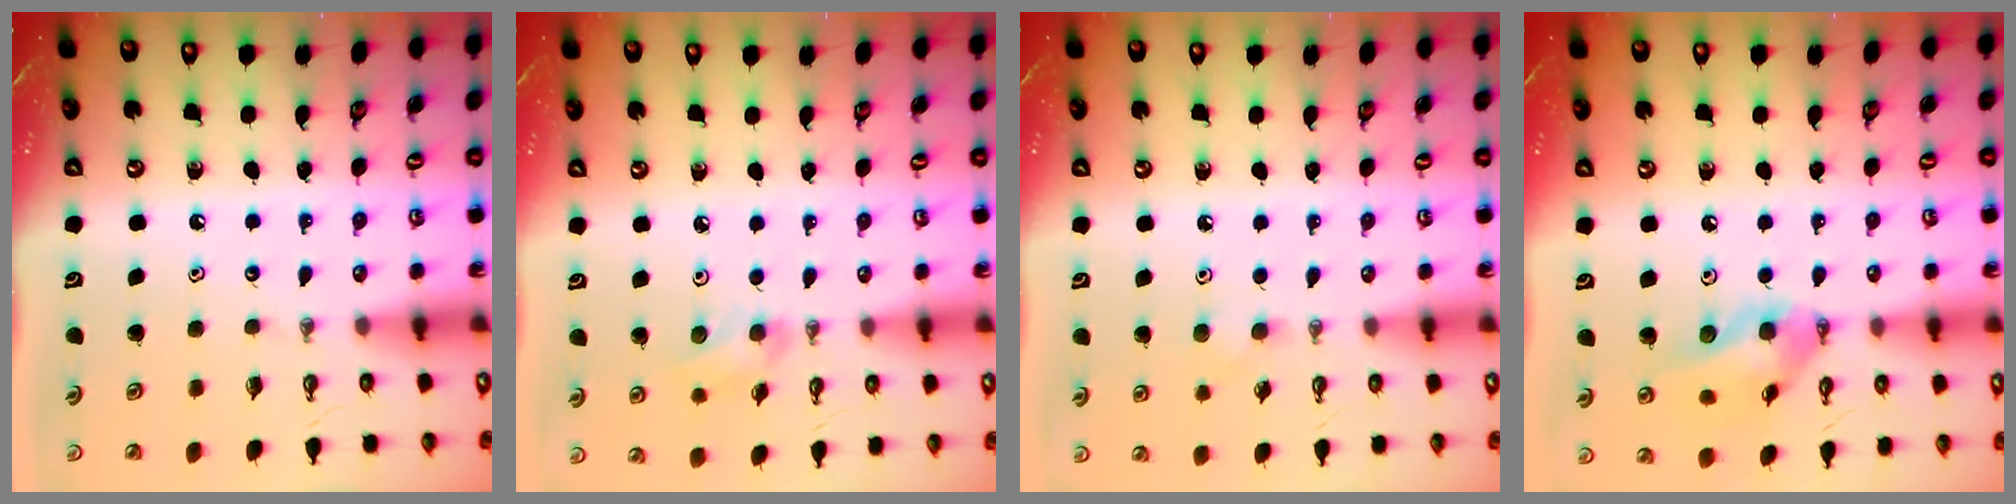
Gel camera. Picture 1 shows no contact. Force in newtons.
{"total": 6.8, "press": 6.4, "slide": 2.1}
{"total": 4.3, "press": 4.2, "slide": 0.8}
{"total": 12.2, "press": 12.0, "slide": 2.0}